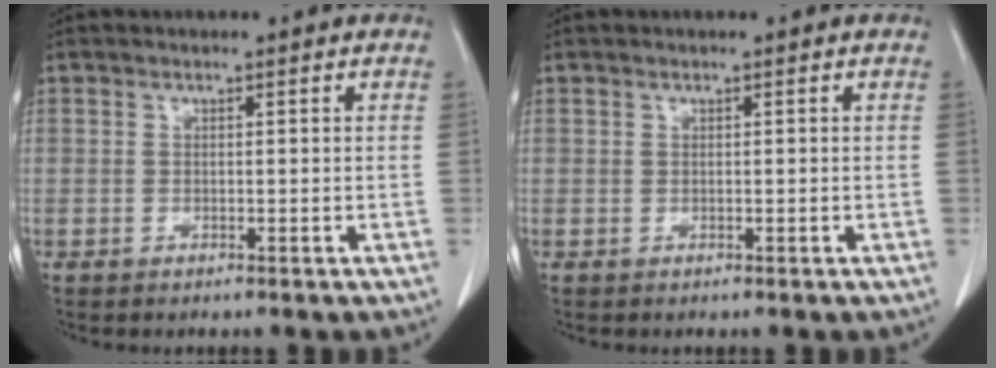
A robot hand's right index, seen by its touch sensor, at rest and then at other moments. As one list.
[{"total": 0.0}]